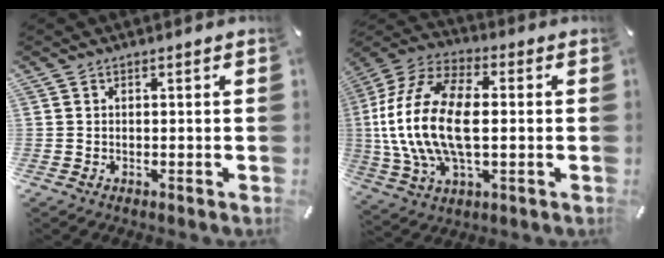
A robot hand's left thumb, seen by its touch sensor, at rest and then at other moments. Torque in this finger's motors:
{"motor_torque": [2.43, 2.58, 1.02, -0.28, 1.06]}